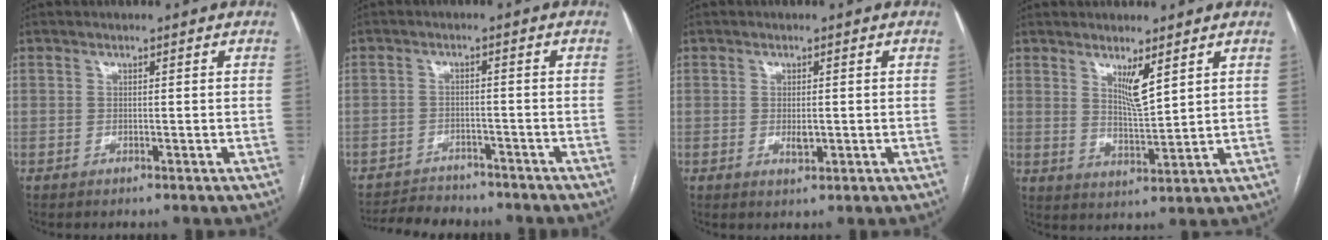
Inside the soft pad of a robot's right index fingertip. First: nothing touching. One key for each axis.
{"total": 8.5, "fx": -7.8, "fy": 2.6, "fz": 1.9, "tx": -0.030, "ty": -0.004, "tz": -0.110}
{"total": 2.0, "fx": -0.2, "fy": 0.8, "fz": 1.8, "tx": -0.034, "ty": -0.003, "tz": 0.000}
{"total": 4.8, "fx": 2.7, "fy": 0.4, "fz": 4.0, "tx": -0.073, "ty": -0.016, "tz": 0.054}